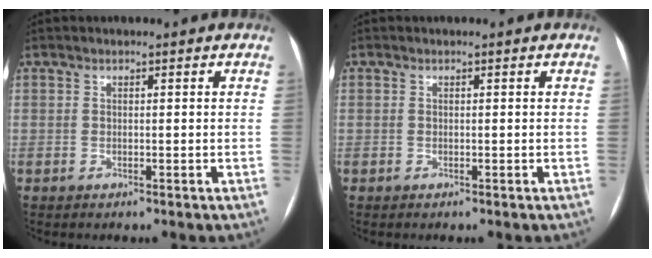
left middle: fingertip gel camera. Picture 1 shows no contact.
{"total": 0.0}